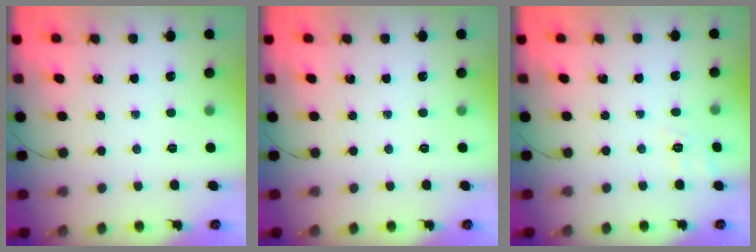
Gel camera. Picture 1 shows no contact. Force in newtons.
{"total": 0.0}
{"total": 3.1, "press": 2.4, "slide": 1.9}